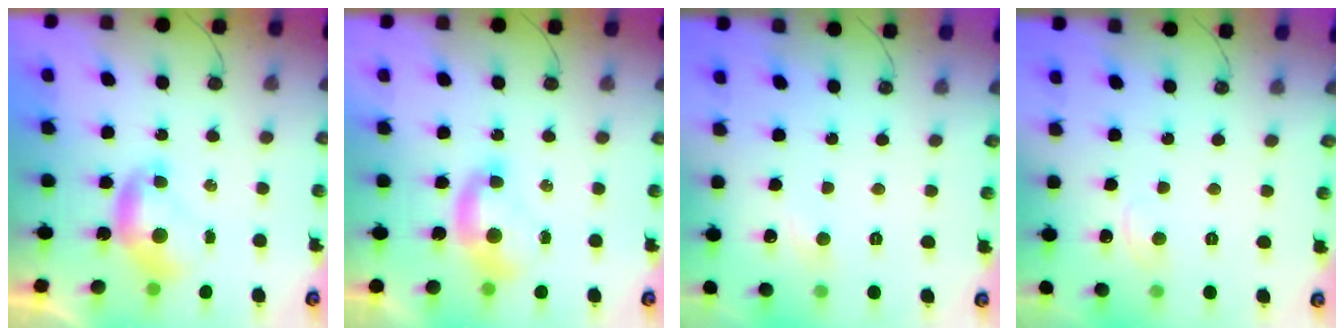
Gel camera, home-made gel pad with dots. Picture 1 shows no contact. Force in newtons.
{"total": 1.3, "press": 1.2, "slide": 0.5}
{"total": 0.9, "press": 0.7, "slide": 0.6}
{"total": 1.7, "press": 1.5, "slide": 0.6}